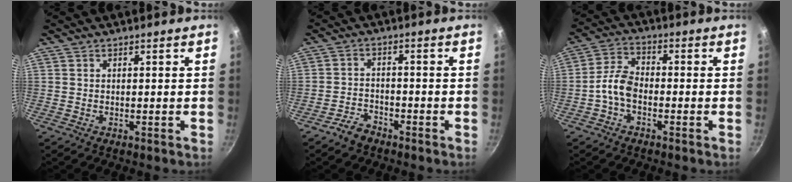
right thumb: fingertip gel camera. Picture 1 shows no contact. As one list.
[{"total": 4.0, "force": [-3.1, 2.1, 1.3], "torque": [-0.017, 0.036, -0.057]}, {"total": 5.5, "force": [-1.9, 3.4, 3.9], "torque": [-0.072, 0.029, -0.045]}]